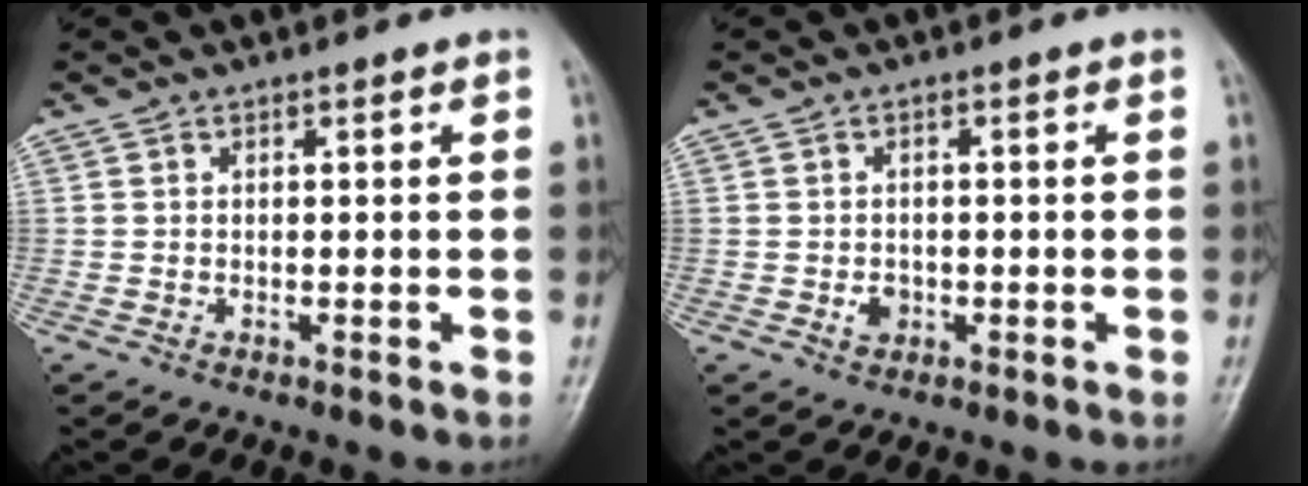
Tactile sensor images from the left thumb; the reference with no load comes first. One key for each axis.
{"total": 2.3, "fx": -0.7, "fy": 1.9, "fz": 1.1, "tx": -0.008, "ty": 0.003, "tz": -0.008}